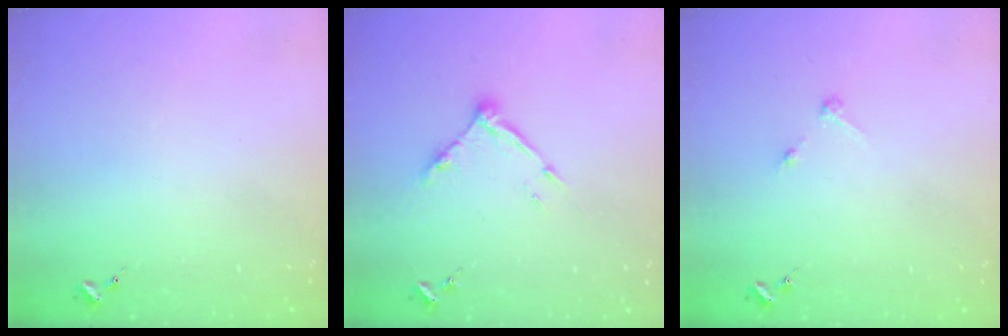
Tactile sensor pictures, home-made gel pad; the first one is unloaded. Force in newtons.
{"total": 9.3, "press": 9.3, "slide": 0.4}
{"total": 2.8, "press": 2.8, "slide": 0.3}